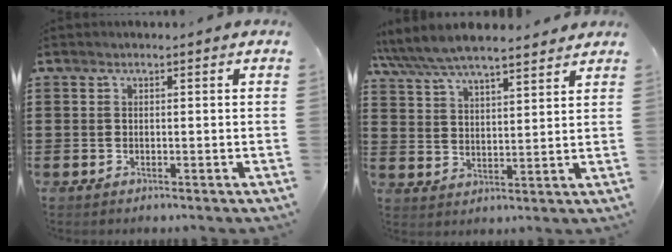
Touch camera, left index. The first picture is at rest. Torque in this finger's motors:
{"motor_torque": [2.14, 0.00, 0.15, -0.04]}